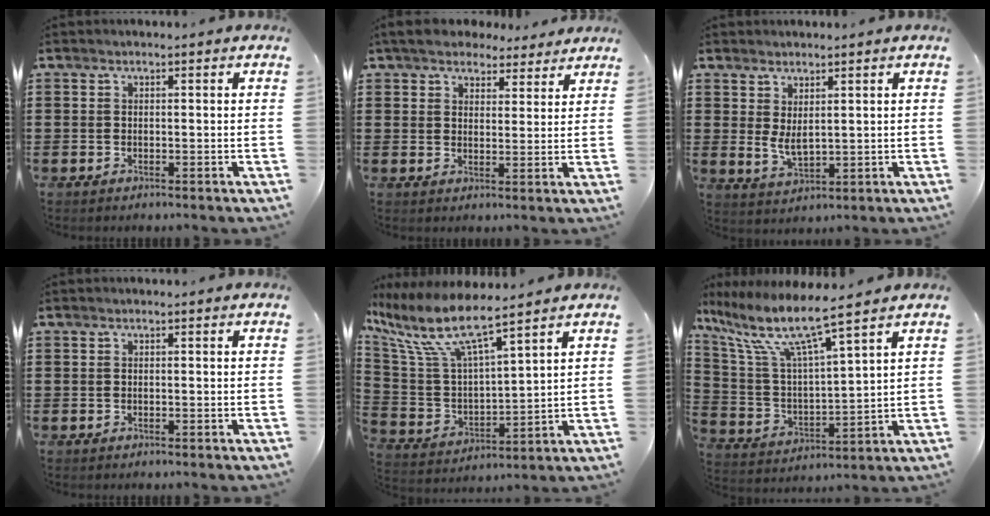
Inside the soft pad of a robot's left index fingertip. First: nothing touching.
{"total": 5.1, "force": [4.6, 1.7, 1.0], "torque": [-0.038, -0.006, 0.087]}
{"total": 3.7, "force": [1.6, 1.4, 3.0], "torque": [-0.068, -0.002, 0.028]}
{"total": 0.0}
{"total": 9.9, "force": [7.3, 1.9, 6.4], "torque": [-0.168, -0.046, 0.119]}
{"total": 9.1, "force": [6.9, 0.7, 5.9], "torque": [-0.144, -0.043, 0.110]}